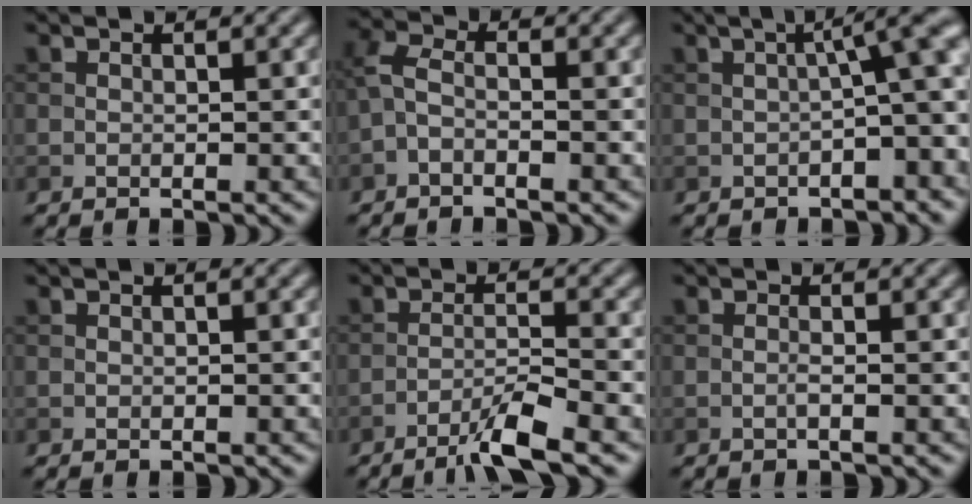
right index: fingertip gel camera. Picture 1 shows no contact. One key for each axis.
{"total": 2.6, "fx": -1.1, "fy": 1.3, "fz": 2.0, "tx": -0.047, "ty": 0.005, "tz": -0.034}
{"total": 7.2, "fx": 0.1, "fy": 1.6, "fz": 7.0, "tx": -0.083, "ty": 0.020, "tz": -0.005}
{"total": 0.0}
{"total": 4.1, "fx": -2.8, "fy": 0.2, "fz": 2.9, "tx": -0.051, "ty": 0.007, "tz": -0.061}
{"total": 0.7, "fx": -0.2, "fy": 0.0, "fz": 0.7, "tx": -0.014, "ty": 0.001, "tz": -0.007}